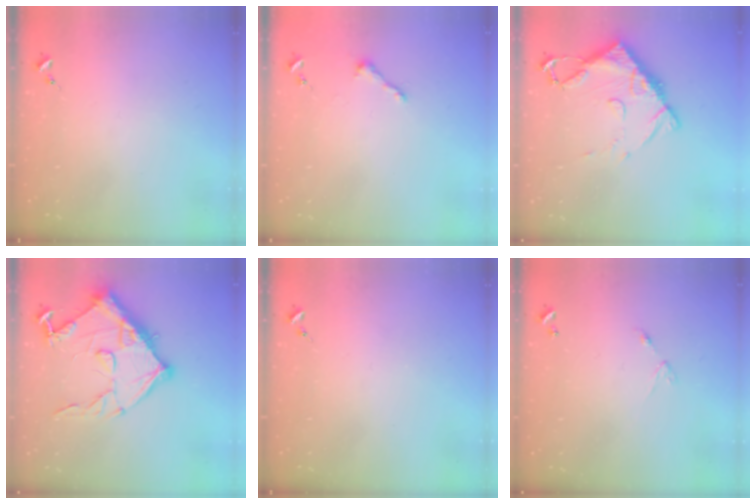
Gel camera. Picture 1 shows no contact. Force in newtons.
{"total": 3.9, "press": 3.9, "slide": 0.3}
{"total": 11.5, "press": 11.5, "slide": 1.1}
{"total": 15.4, "press": 15.4, "slide": 1.0}
{"total": 0.0}
{"total": 5.9, "press": 5.9, "slide": 0.4}